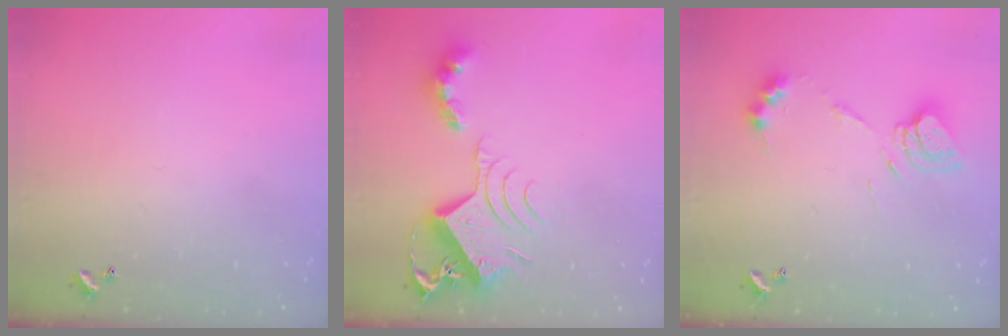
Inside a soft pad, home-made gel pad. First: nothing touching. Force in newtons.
{"total": 11.6, "press": 11.6, "slide": 1.2}
{"total": 10.9, "press": 10.9, "slide": 1.0}